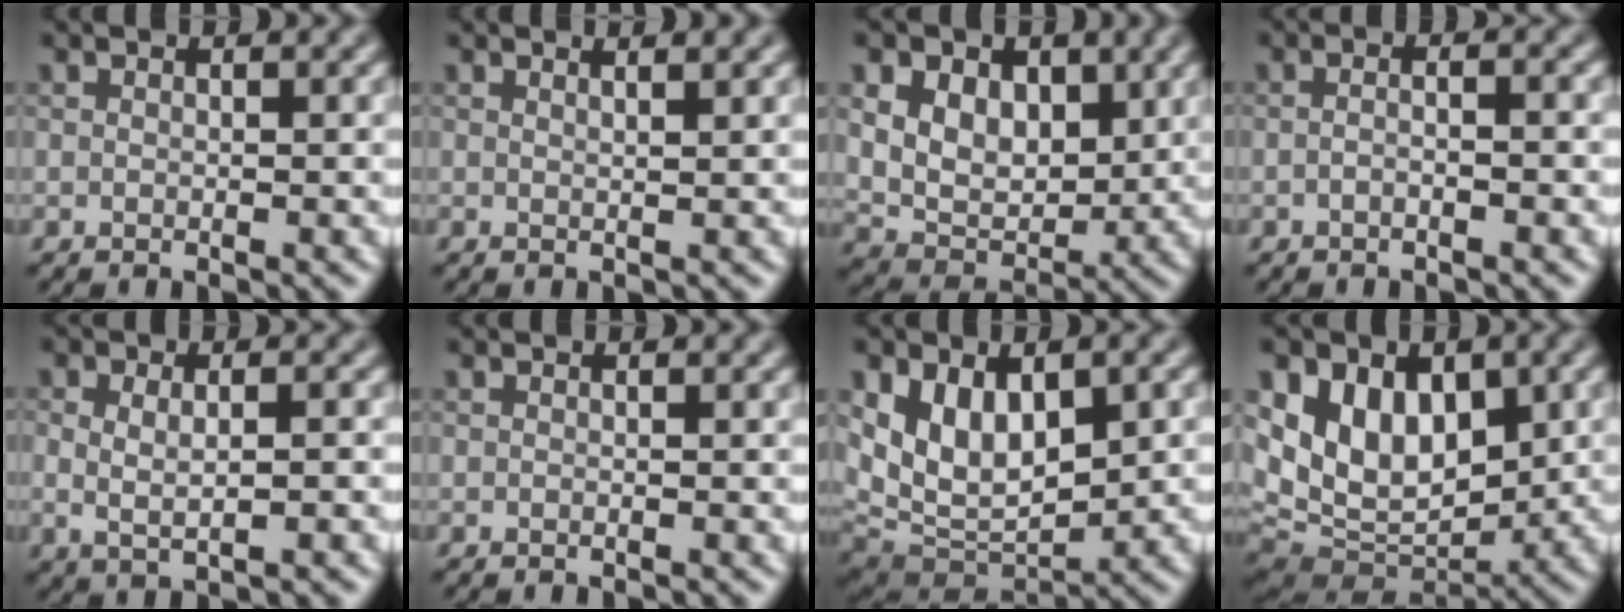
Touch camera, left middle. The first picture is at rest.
{"total": 2.3, "force": [1.6, 0.9, 1.4], "torque": [0.000, 0.008, 0.000]}
{"total": 6.6, "force": [2.1, 4.8, 3.9], "torque": [-0.085, -0.004, 0.037]}
{"total": 1.9, "force": [-0.2, 0.8, 1.7], "torque": [-0.011, -0.004, -0.020]}
{"total": 2.4, "force": [0.2, 1.0, 2.2], "torque": [-0.039, -0.003, 0.004]}
{"total": 0.0}
{"total": 8.0, "force": [1.7, 4.9, 6.1], "torque": [-0.109, -0.021, 0.034]}
{"total": 8.2, "force": [2.3, 5.5, 5.6], "torque": [-0.092, -0.021, 0.037]}